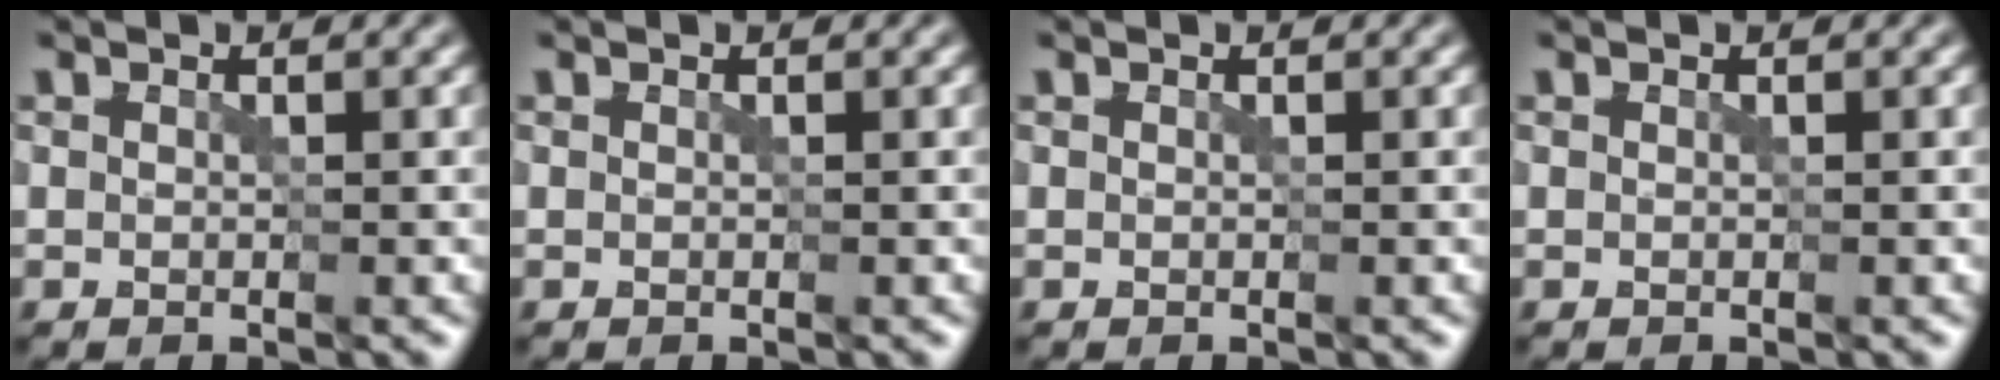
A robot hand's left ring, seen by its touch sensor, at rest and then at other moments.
{"total": 0.0}
{"total": 0.0}
{"total": 0.0}